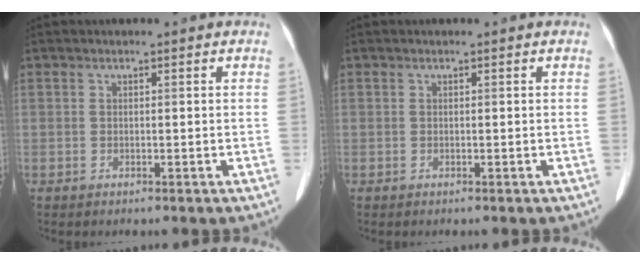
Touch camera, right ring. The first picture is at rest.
{"total": 0.0}